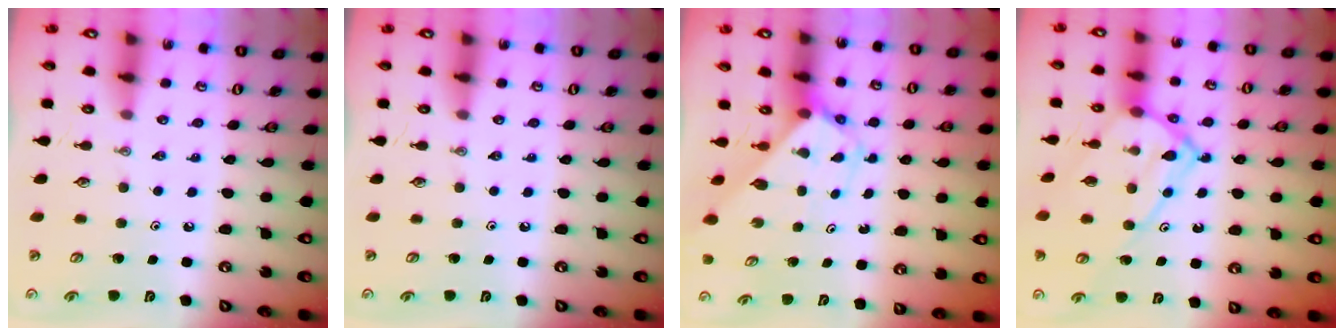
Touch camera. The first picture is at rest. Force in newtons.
{"total": 0.0}
{"total": 2.8, "press": 2.8, "slide": 0.2}
{"total": 14.6, "press": 14.5, "slide": 1.3}